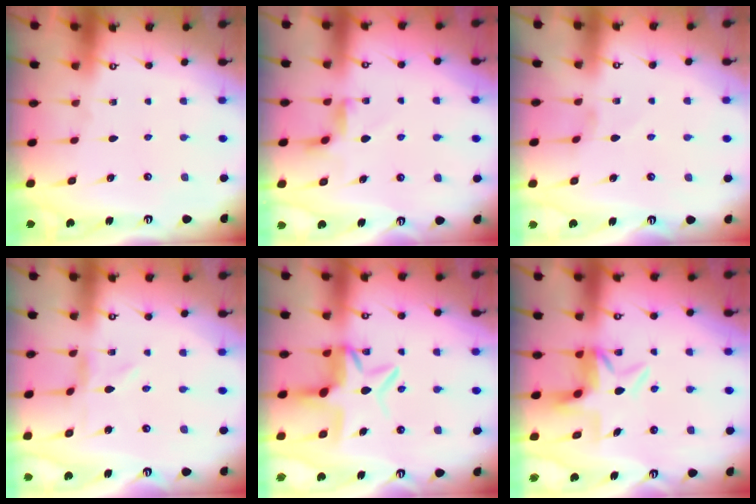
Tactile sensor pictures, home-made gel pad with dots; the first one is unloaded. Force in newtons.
{"total": 2.9, "press": 2.8, "slide": 0.5}
{"total": 0.6, "press": 0.6, "slide": 0.2}
{"total": 0.6, "press": 0.6, "slide": 0.2}
{"total": 8.1, "press": 8.1, "slide": 1.2}
{"total": 5.2, "press": 5.1, "slide": 0.7}